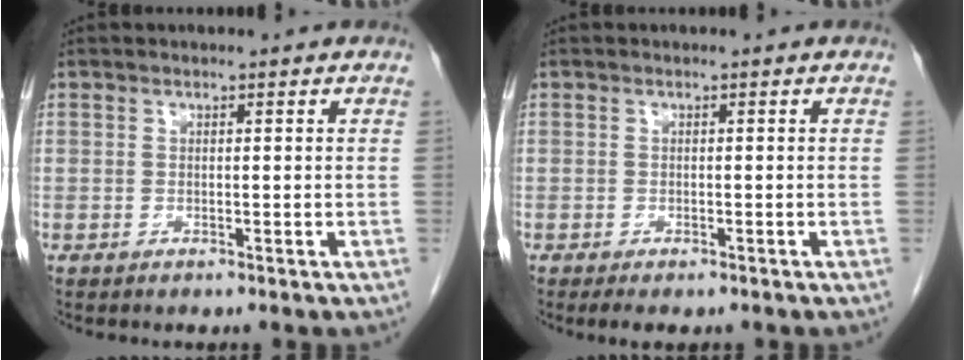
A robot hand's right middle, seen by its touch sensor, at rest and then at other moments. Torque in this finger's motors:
{"motor_torque": [0.26, -0.06, 0.01, 0.01]}